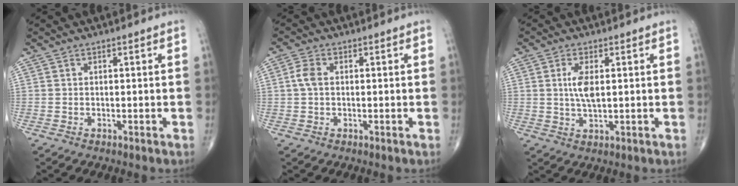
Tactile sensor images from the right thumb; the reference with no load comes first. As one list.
[{"total": 2.9, "force": [0.2, 1.8, 2.3], "torque": [-0.054, 0.008, 0.000]}, {"total": 4.9, "force": [0.9, 1.9, 4.4], "torque": [-0.091, -0.006, 0.020]}]